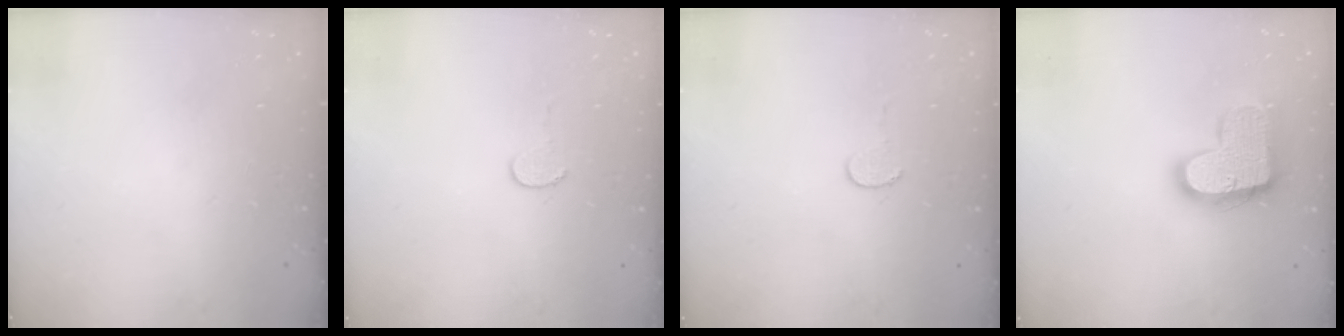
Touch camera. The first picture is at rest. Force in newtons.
{"total": 3.7, "press": 3.7, "slide": 0.4}
{"total": 3.7, "press": 3.7, "slide": 0.4}
{"total": 17.1, "press": 17.1, "slide": 1.0}